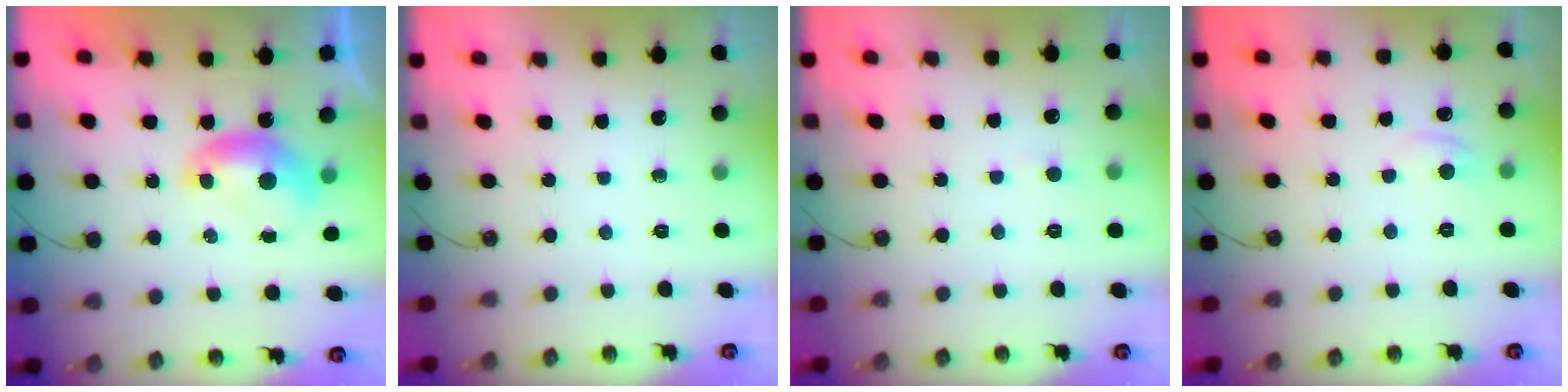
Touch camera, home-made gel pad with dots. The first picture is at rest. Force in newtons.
{"total": 0.0}
{"total": 2.4, "press": 2.4, "slide": 0.4}
{"total": 1.1, "press": 1.1, "slide": 0.2}